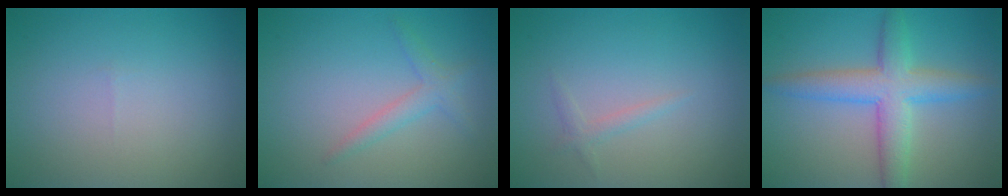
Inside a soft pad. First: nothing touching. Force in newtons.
{"total": 1.8, "press": 1.8, "slide": 0.1}
{"total": 0.9, "press": 0.9, "slide": 0.1}
{"total": 5.3, "press": 5.3, "slide": 0.2}